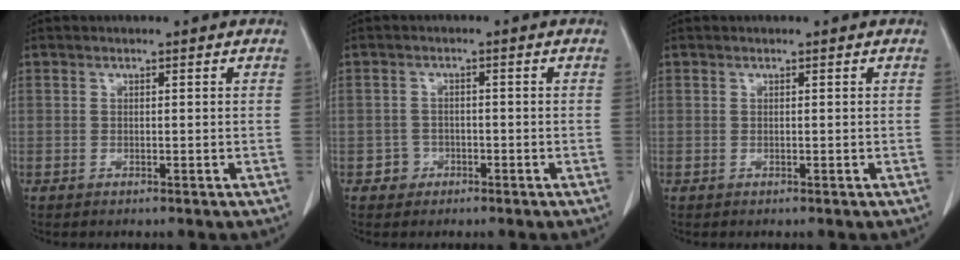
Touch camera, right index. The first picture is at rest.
{"total": 2.6, "force": [-1.2, 2.3, 0.1], "torque": [0.005, 0.012, -0.021]}
{"total": 0.0}